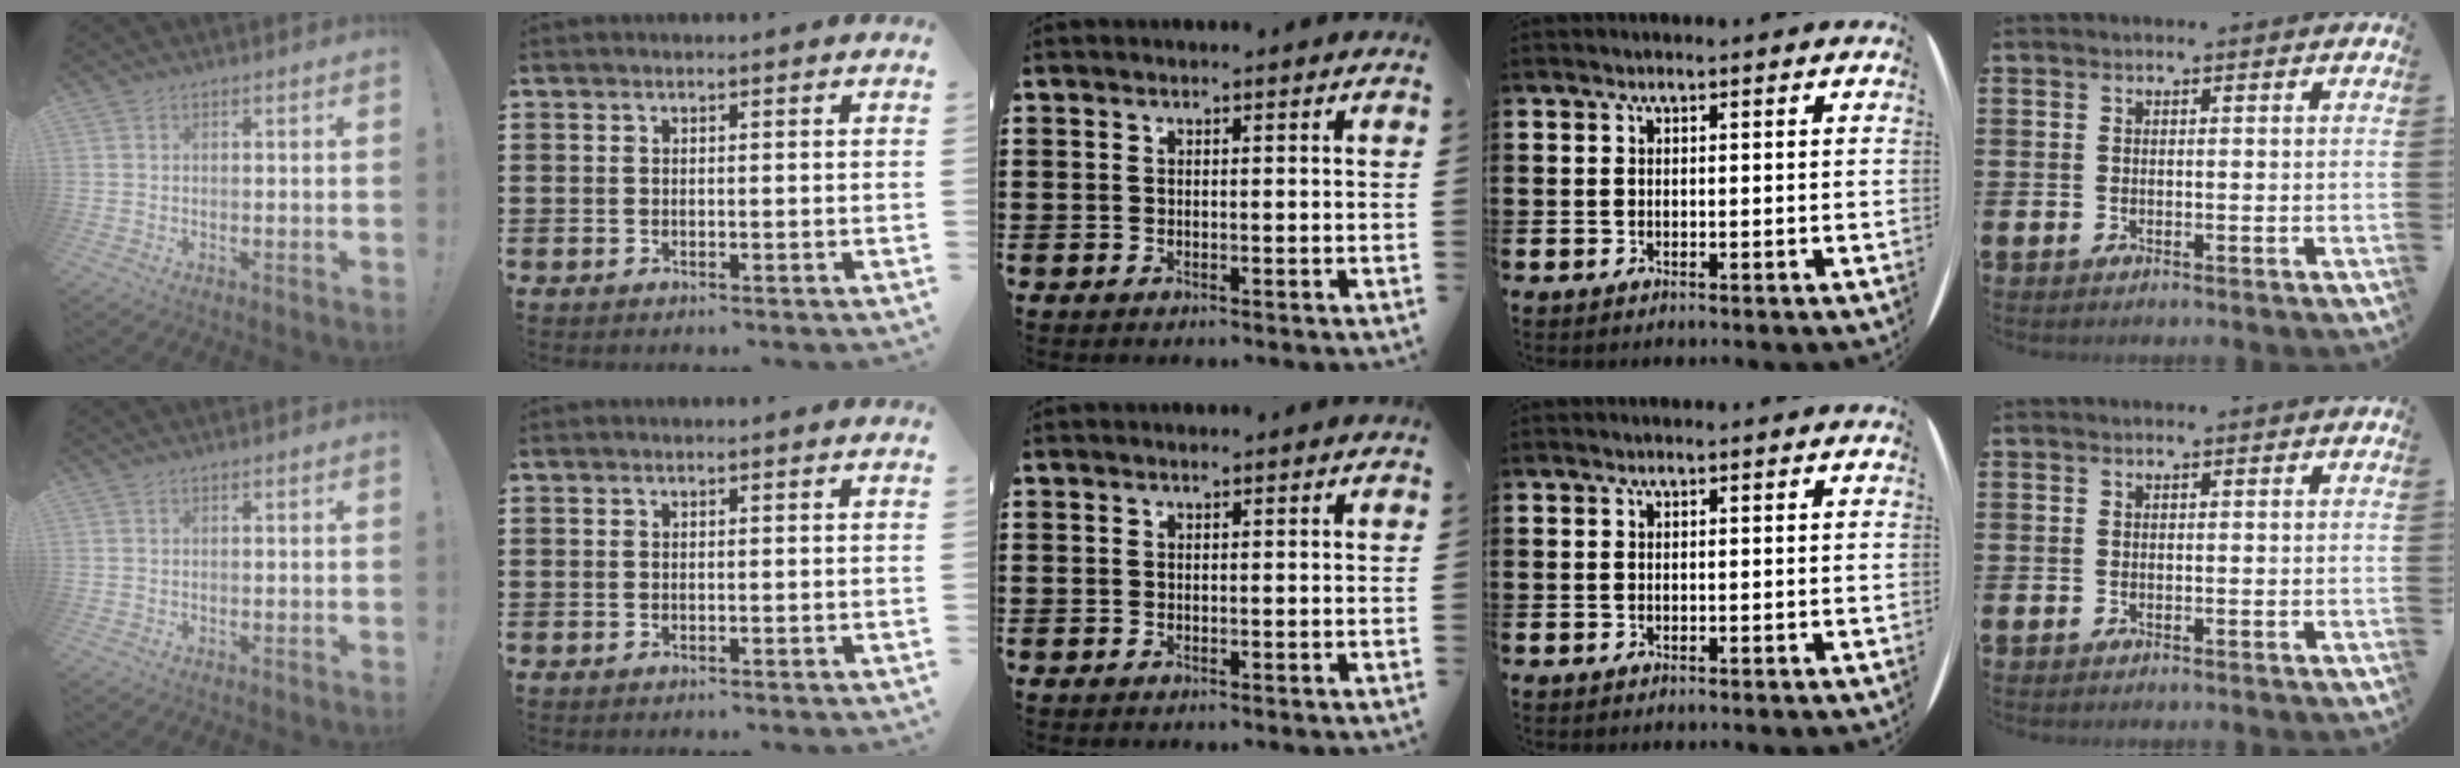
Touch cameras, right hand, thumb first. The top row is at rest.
{}